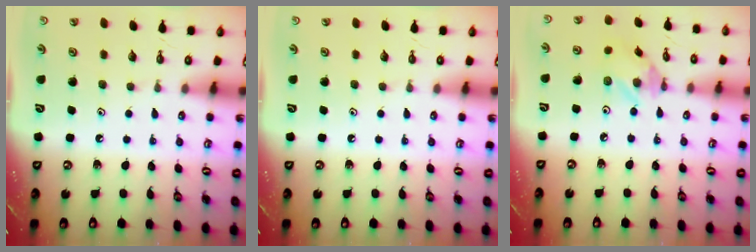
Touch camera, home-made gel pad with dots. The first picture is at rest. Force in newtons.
{"total": 0.0}
{"total": 4.8, "press": 4.8, "slide": 0.2}